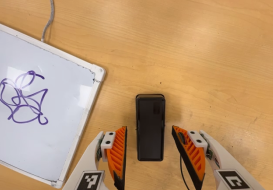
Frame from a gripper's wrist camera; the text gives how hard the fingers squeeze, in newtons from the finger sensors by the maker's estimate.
{"total": 0.0}